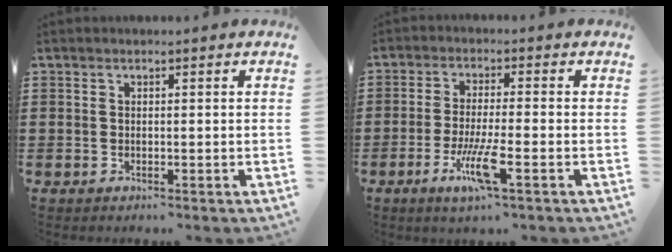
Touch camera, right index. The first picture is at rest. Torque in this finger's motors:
{"motor_torque": [1.08, -0.16, 0.33, 0.12]}